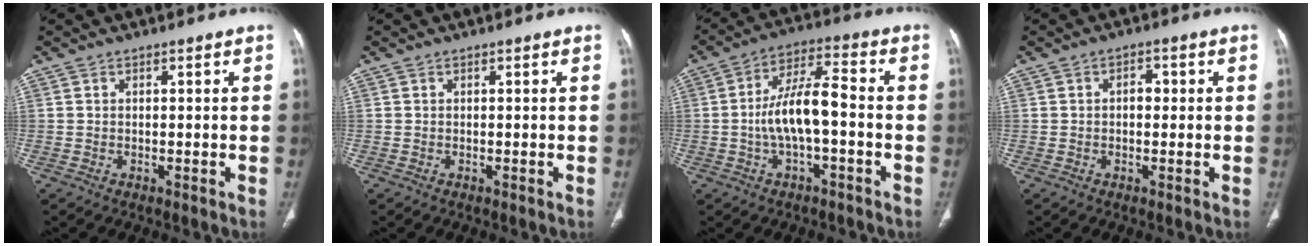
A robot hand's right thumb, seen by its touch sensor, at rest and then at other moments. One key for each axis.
{"total": 0.0}
{"total": 10.2, "fx": -1.7, "fy": 3.5, "fz": 9.4, "tx": -0.184, "ty": 0.037, "tz": -0.034}
{"total": 2.3, "fx": 0.1, "fy": 1.5, "fz": 1.7, "tx": -0.017, "ty": 0.009, "tz": -0.002}